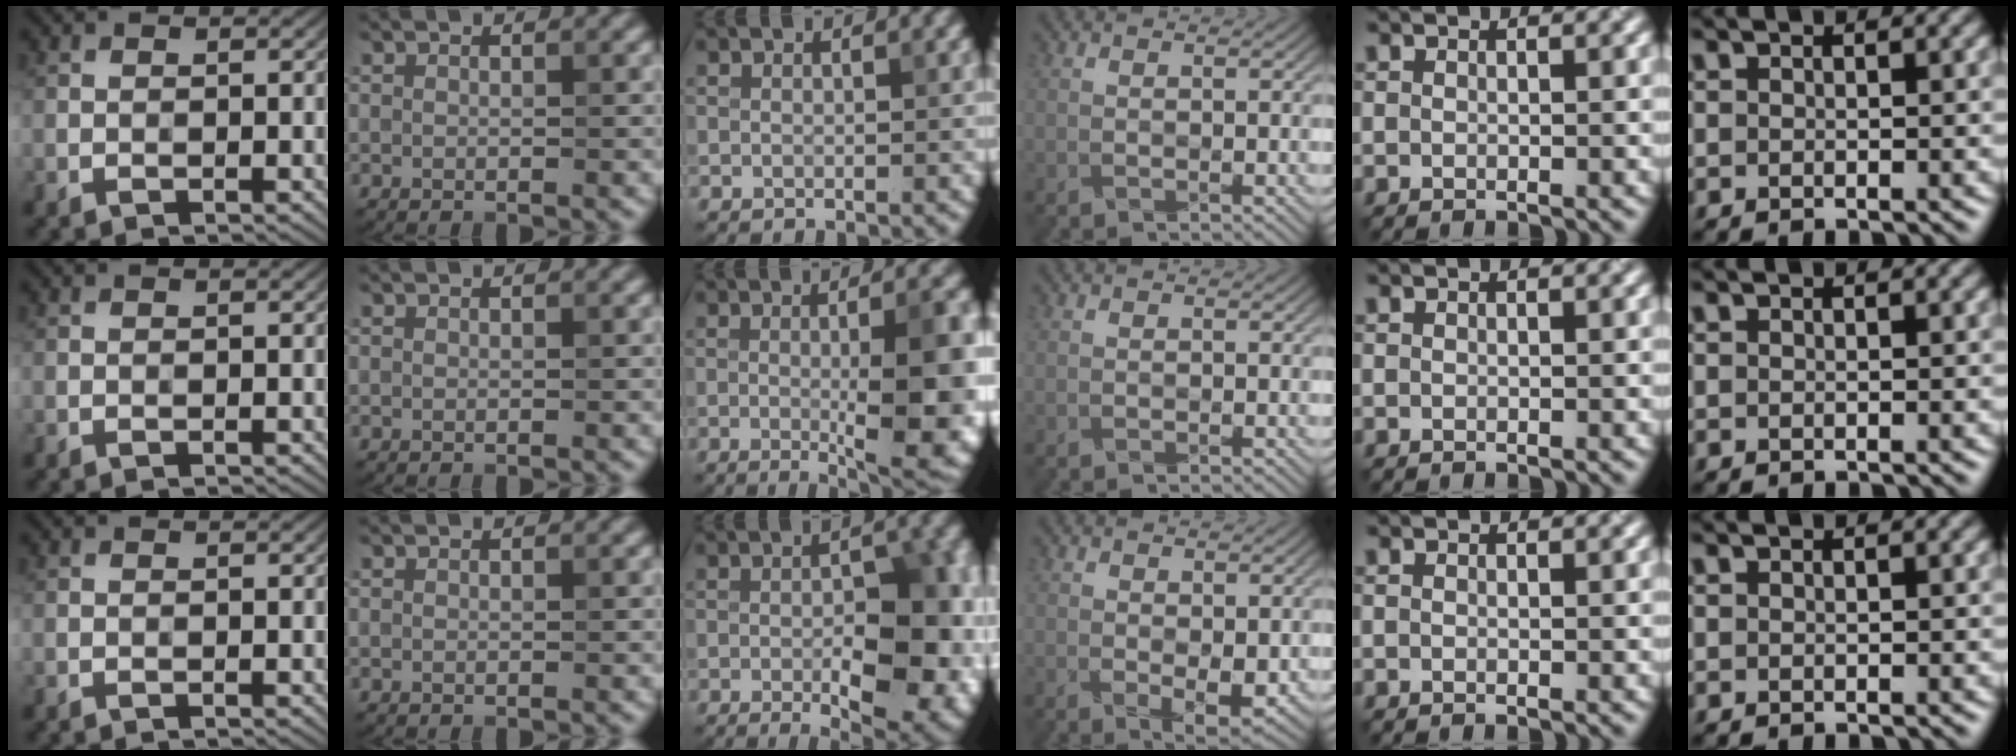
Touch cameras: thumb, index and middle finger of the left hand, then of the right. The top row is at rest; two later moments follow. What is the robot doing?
{"motion": "wrap", "object": "arm wrap"}